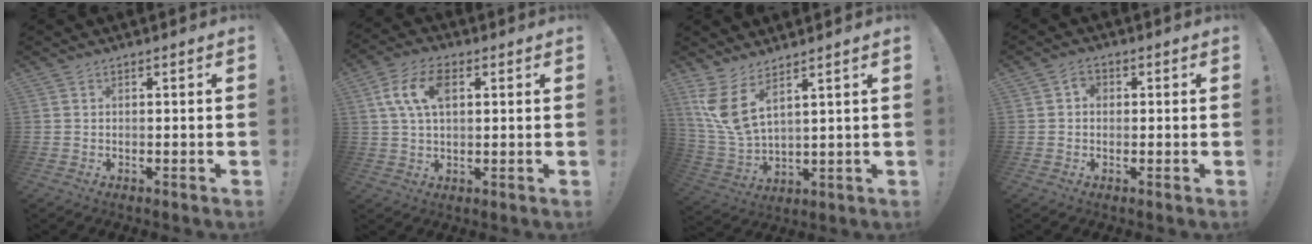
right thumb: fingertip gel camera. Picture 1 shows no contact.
{"total": 10.6, "force": [3.1, 6.1, 8.0], "torque": [-0.150, 0.007, 0.057]}
{"total": 9.2, "force": [5.7, 3.3, 6.5], "torque": [-0.146, -0.046, 0.110]}
{"total": 2.8, "force": [-0.1, 2.3, 1.6], "torque": [-0.018, 0.004, -0.003]}